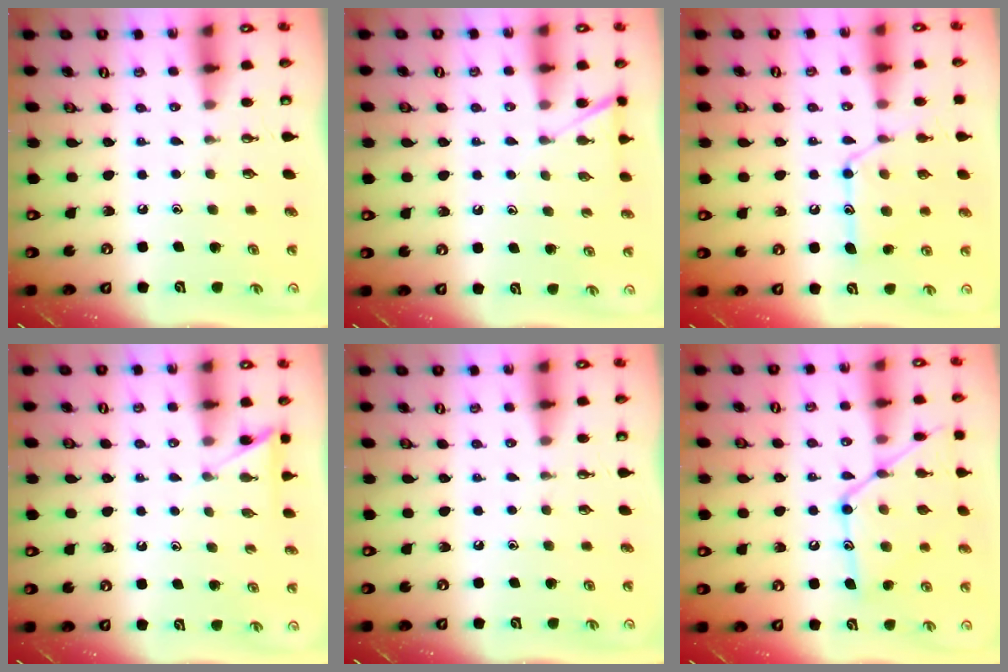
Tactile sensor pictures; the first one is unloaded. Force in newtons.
{"total": 4.6, "press": 4.6, "slide": 0.6}
{"total": 15.0, "press": 15.0, "slide": 1.1}
{"total": 4.1, "press": 4.0, "slide": 0.4}
{"total": 0.0}
{"total": 17.1, "press": 17.1, "slide": 1.2}